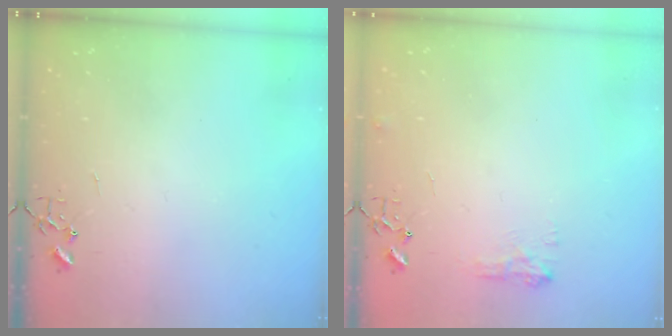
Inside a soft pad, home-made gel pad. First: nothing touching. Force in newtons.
{"total": 7.4, "press": 7.4, "slide": 0.5}